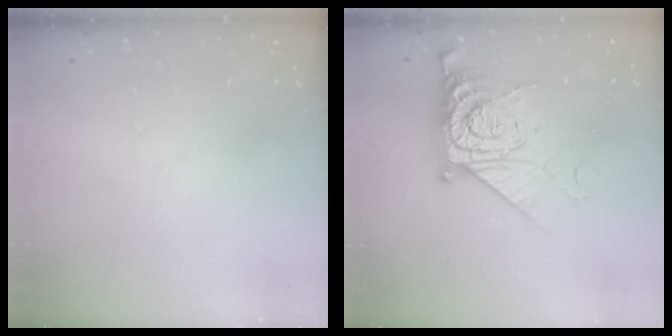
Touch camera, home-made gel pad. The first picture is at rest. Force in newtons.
{"total": 11.7, "press": 11.6, "slide": 1.4}